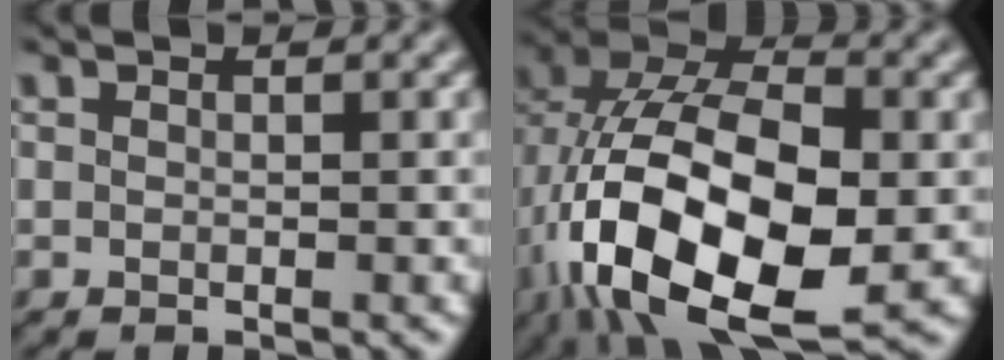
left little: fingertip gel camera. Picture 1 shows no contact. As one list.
[{"total": 16.7, "force": [-4.5, 9.1, 13.3], "torque": [-0.256, -0.007, -0.081]}]